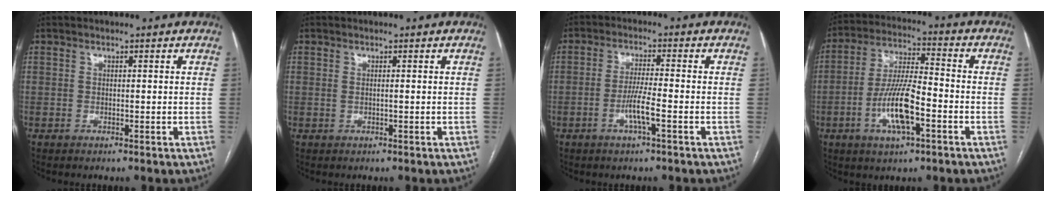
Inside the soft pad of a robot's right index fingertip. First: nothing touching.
{"total": 0.6, "force": [0.0, 0.0, 0.6], "torque": [-0.015, -0.001, 0.001]}
{"total": 4.8, "force": [-1.9, -0.1, 4.4], "torque": [-0.085, -0.003, -0.038]}
{"total": 11.2, "force": [-3.9, 2.6, 10.2], "torque": [-0.204, 0.003, -0.071]}